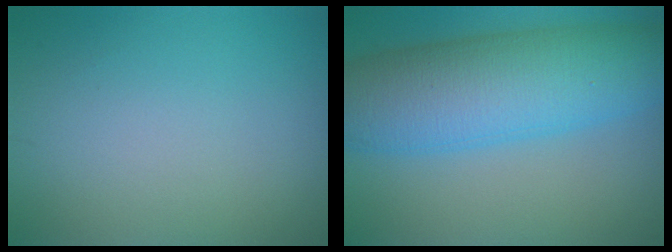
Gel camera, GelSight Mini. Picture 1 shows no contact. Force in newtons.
{"total": 11.0, "press": 11.0, "slide": 0.1}